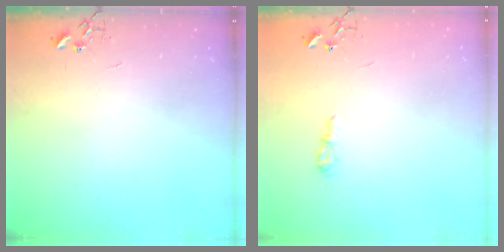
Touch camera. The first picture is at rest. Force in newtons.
{"total": 6.3, "press": 6.2, "slide": 0.8}